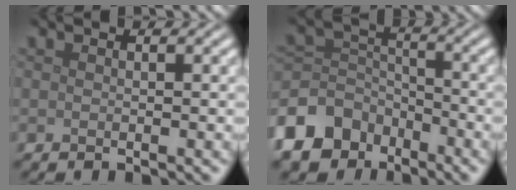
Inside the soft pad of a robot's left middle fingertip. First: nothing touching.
{"total": 8.8, "force": [-5.9, 5.9, 2.7], "torque": [-0.058, 0.000, -0.122]}